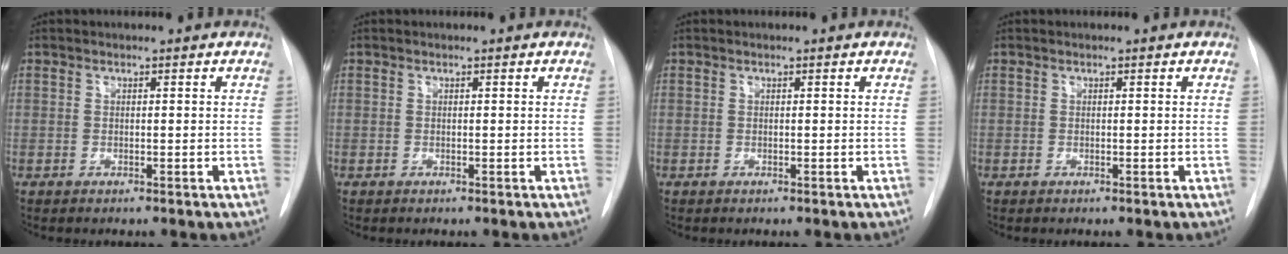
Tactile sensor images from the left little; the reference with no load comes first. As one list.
[{"total": 0.0}, {"total": 0.0}, {"total": 0.0}]